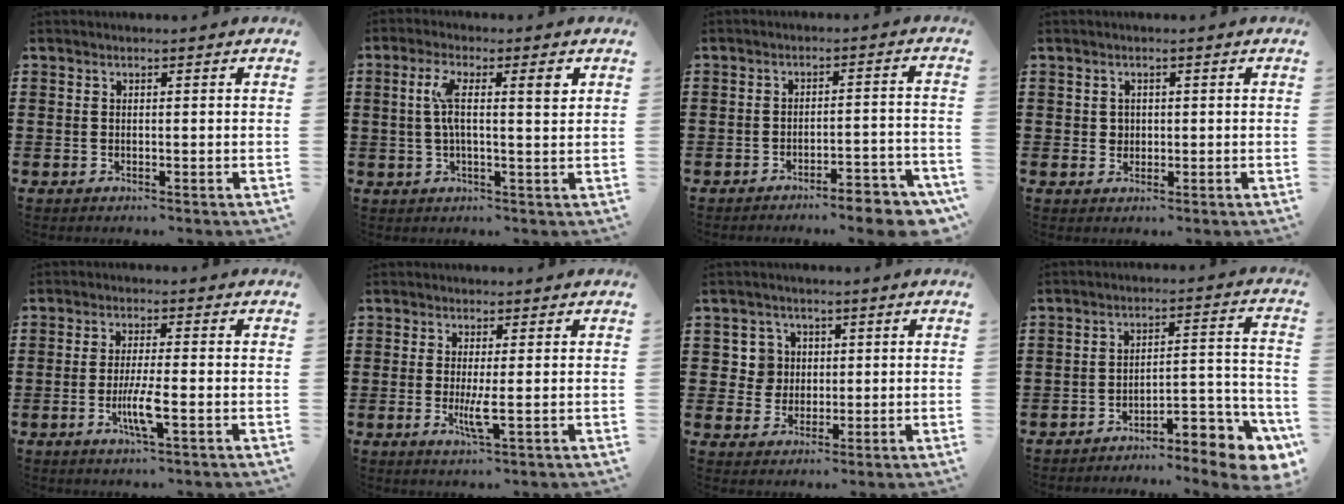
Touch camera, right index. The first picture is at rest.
{"total": 6.2, "force": [1.7, 1.1, 5.8], "torque": [-0.116, 0.003, 0.025]}
{"total": 5.1, "force": [-4.6, 0.1, 2.2], "torque": [-0.033, -0.006, -0.088]}
{"total": 1.4, "force": [0.3, 1.4, 0.3], "torque": [-0.010, 0.008, 0.006]}
{"total": 5.4, "force": [-1.9, 0.6, 5.0], "torque": [-0.095, -0.013, -0.035]}
{"total": 3.1, "force": [-0.4, 0.2, 3.1], "torque": [-0.057, -0.006, -0.008]}
{"total": 3.9, "force": [0.8, 3.8, 0.6], "torque": [-0.034, 0.011, 0.014]}
{"total": 6.0, "force": [-5.6, 0.5, 2.1], "torque": [-0.029, -0.001, -0.109]}